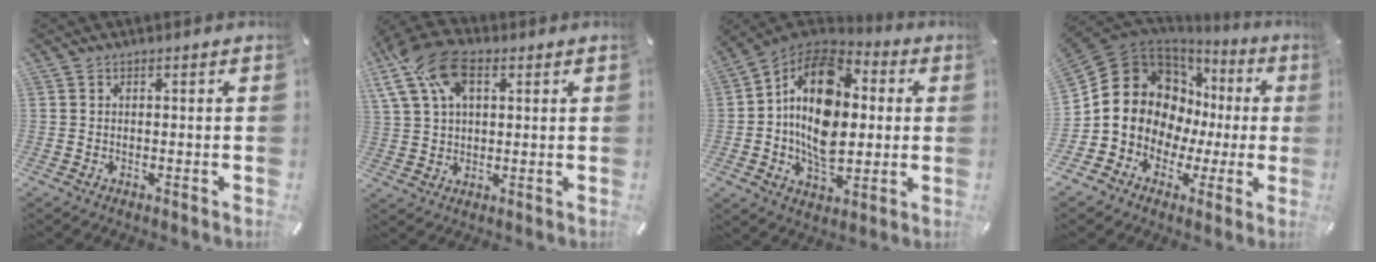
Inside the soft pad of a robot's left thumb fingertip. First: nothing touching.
{"total": 14.2, "force": [5.5, 8.8, 9.7], "torque": [-0.224, -0.001, 0.101]}
{"total": 18.6, "force": [0.9, 12.7, 13.5], "torque": [-0.252, -0.004, 0.009]}
{"total": 15.0, "force": [2.2, 13.6, 5.8], "torque": [-0.108, -0.030, 0.058]}